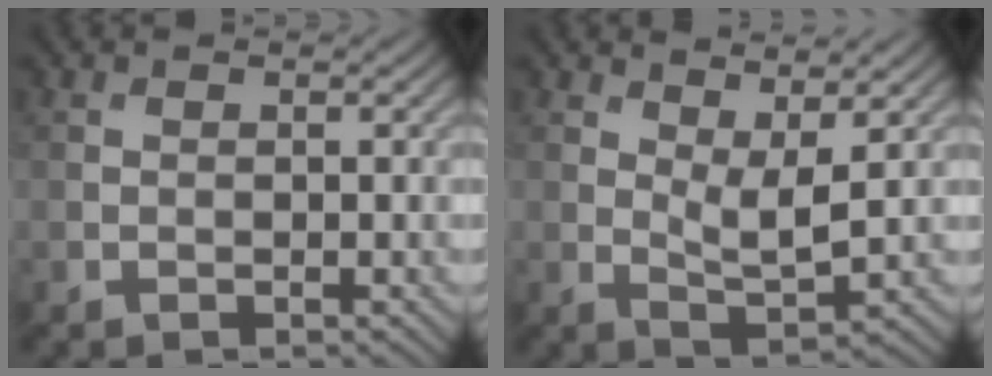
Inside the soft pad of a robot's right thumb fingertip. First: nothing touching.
{"total": 4.0, "force": [1.9, 1.4, 3.2], "torque": [-0.068, -0.006, 0.036]}